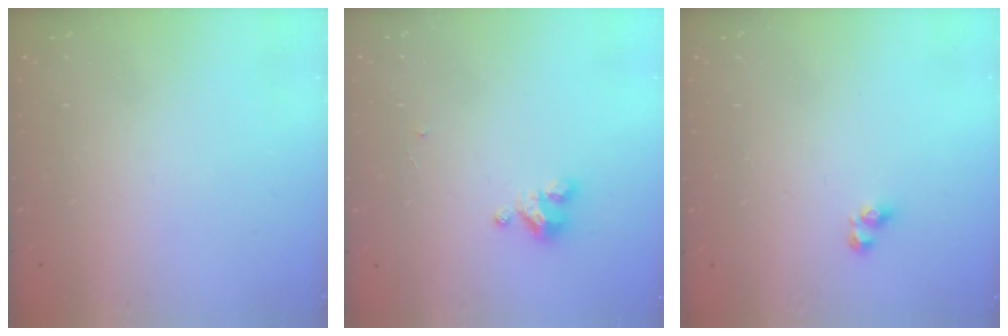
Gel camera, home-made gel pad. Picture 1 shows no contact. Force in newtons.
{"total": 2.7, "press": 2.7, "slide": 0.3}
{"total": 2.9, "press": 2.9, "slide": 0.4}